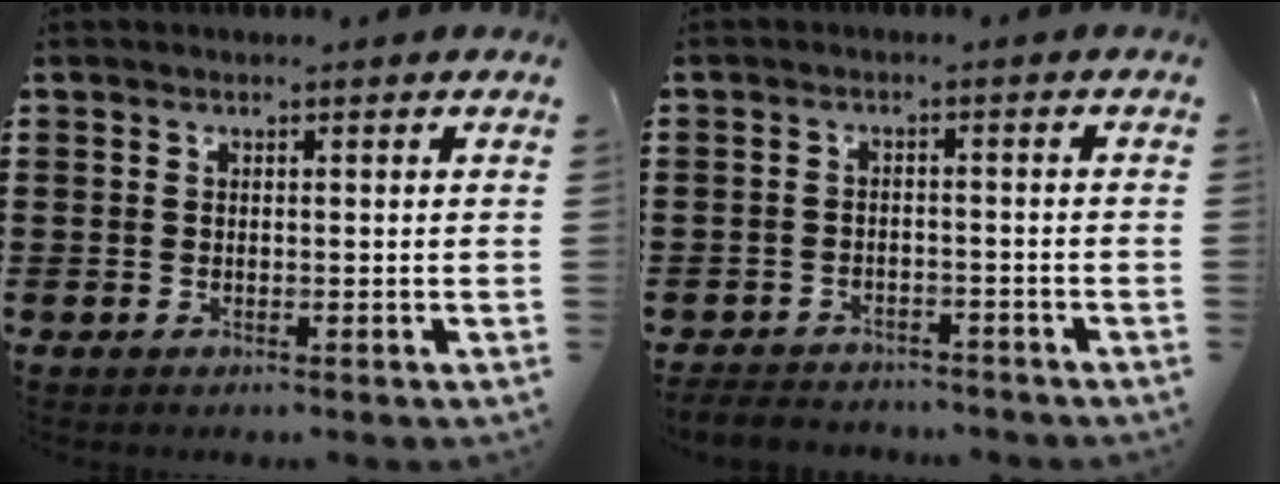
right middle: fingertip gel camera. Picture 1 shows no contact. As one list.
[{"total": 2.8, "force": [-2.8, 0.5, 0.0], "torque": [-0.008, -0.004, -0.060]}]